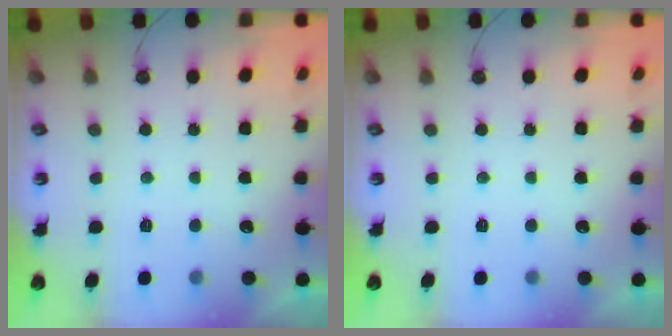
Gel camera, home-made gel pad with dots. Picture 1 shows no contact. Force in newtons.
{"total": 0.0}